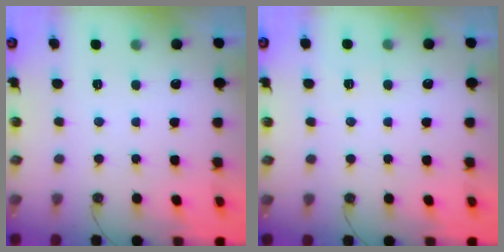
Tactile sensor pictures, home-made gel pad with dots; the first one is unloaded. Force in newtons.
{"total": 2.4, "press": 2.4, "slide": 0.4}